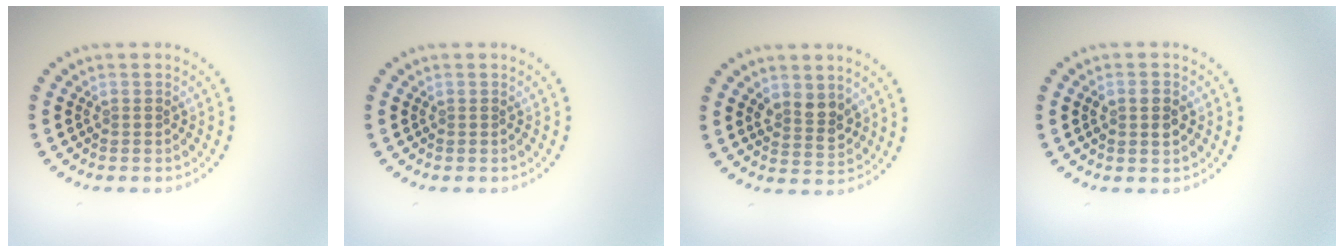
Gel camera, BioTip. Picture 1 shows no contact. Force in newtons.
{"total": 0.0}
{"total": 2.5, "press": 2.3, "slide": 0.9}
{"total": 1.8, "press": 1.8, "slide": 0.2}